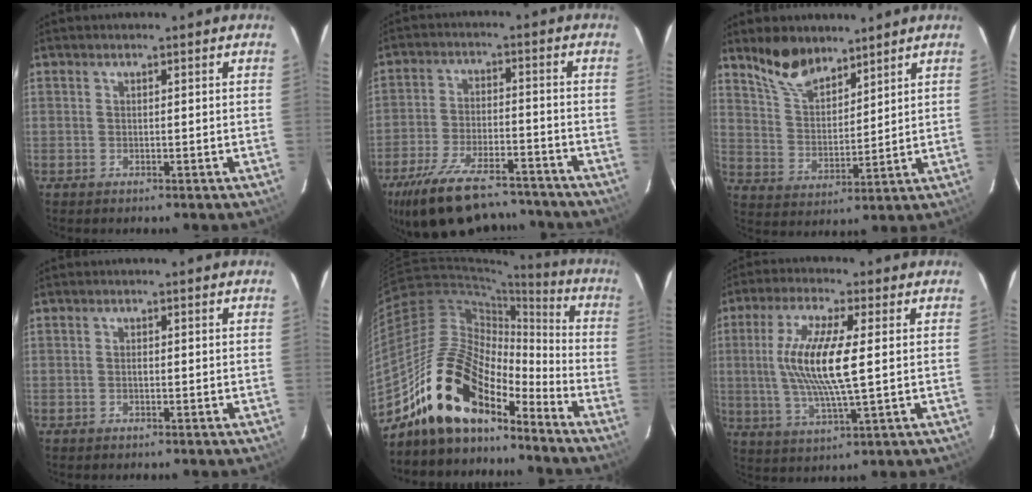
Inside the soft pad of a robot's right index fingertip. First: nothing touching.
{"total": 21.4, "force": [-17.5, 7.5, 9.8], "torque": [-0.207, -0.013, -0.262]}
{"total": 9.4, "force": [7.5, 3.9, 4.1], "torque": [-0.078, 0.011, 0.150]}
{"total": 0.5, "force": [-0.2, 0.3, 0.4], "torque": [-0.006, 0.000, -0.003]}
{"total": 18.2, "force": [-13.7, 7.7, 9.3], "torque": [-0.179, 0.013, -0.256]}
{"total": 12.8, "force": [1.1, 2.1, 12.6], "torque": [-0.247, -0.003, 0.022]}